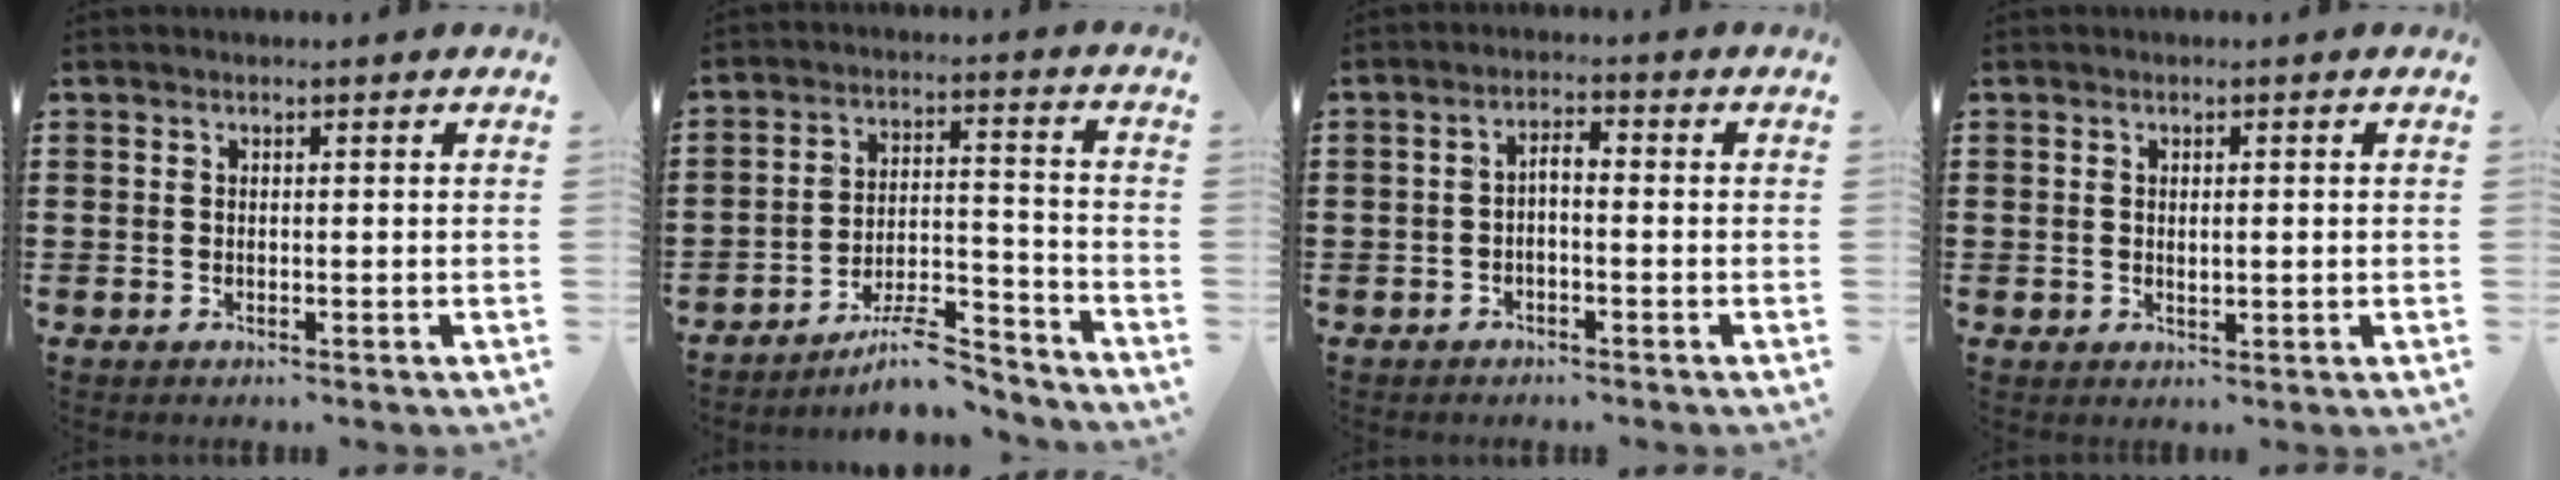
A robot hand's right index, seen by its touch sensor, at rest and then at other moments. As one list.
[{"total": 9.3, "force": [-7.9, 1.9, 4.6], "torque": [-0.068, 0.025, -0.144]}, {"total": 2.0, "force": [-1.1, 0.4, 1.6], "torque": [-0.032, 0.006, -0.023]}, {"total": 0.9, "force": [0.1, 0.5, 0.8], "torque": [-0.015, 0.006, 0.000]}]